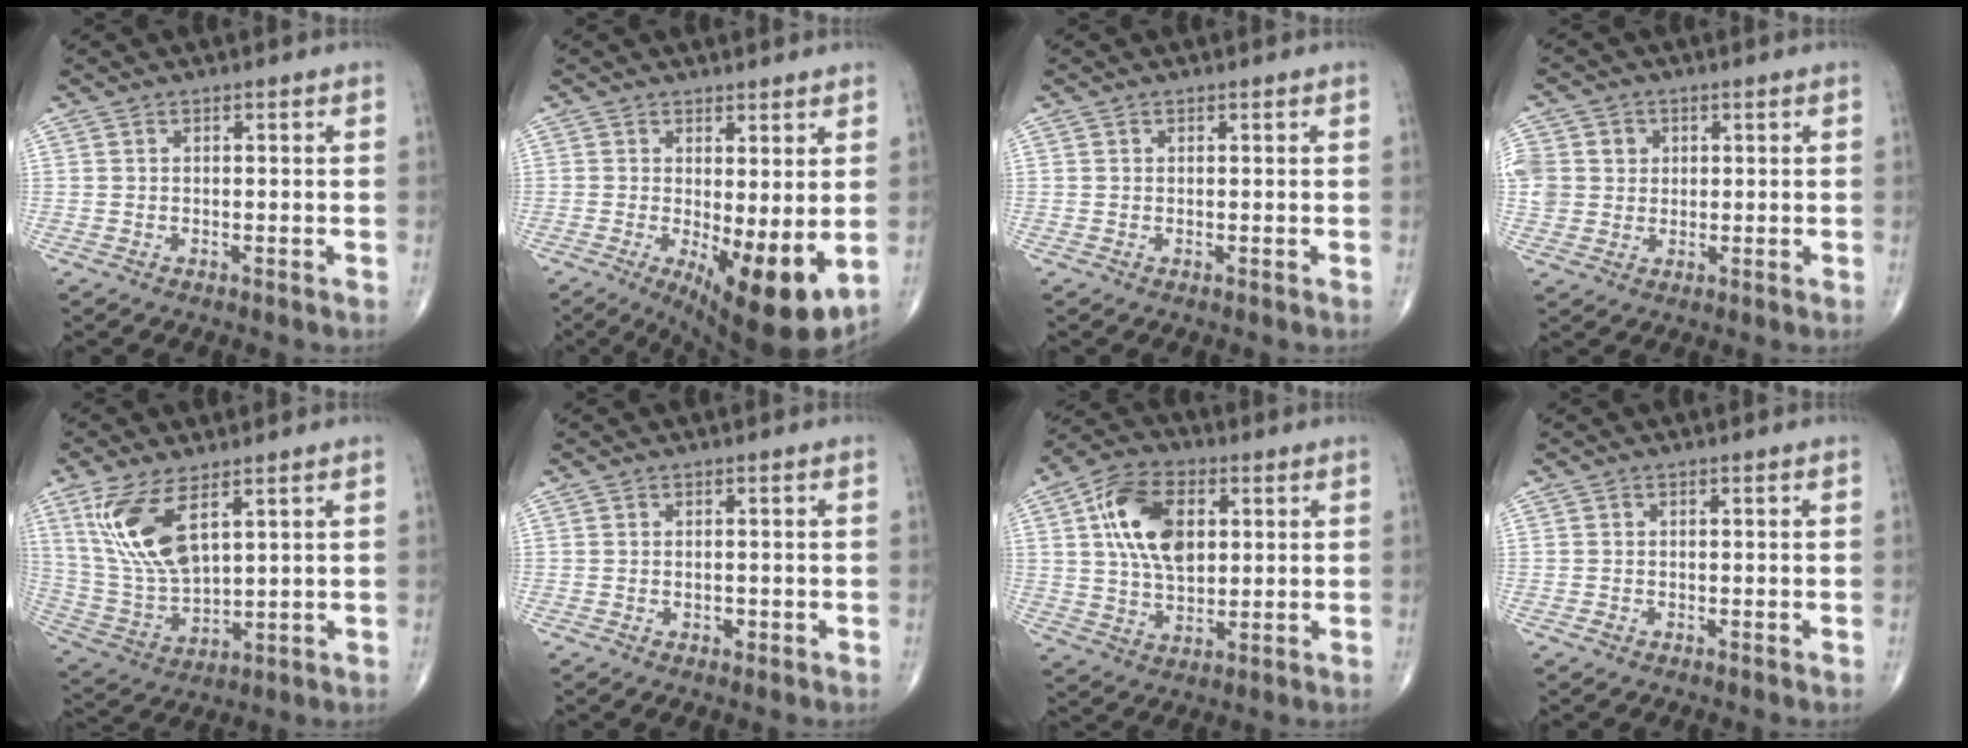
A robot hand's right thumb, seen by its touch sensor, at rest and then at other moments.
{"total": 11.2, "force": [-1.4, 3.7, 10.5], "torque": [-0.155, -0.027, -0.010]}
{"total": 0.0}
{"total": 9.5, "force": [2.0, 8.6, 3.6], "torque": [-0.075, 0.014, 0.044]}
{"total": 13.5, "force": [6.1, 5.8, 10.5], "torque": [-0.217, -0.023, 0.136]}
{"total": 1.2, "force": [-0.3, 0.9, 0.8], "torque": [-0.009, 0.000, -0.003]}
{"total": 14.2, "force": [3.5, 8.6, 10.7], "torque": [-0.177, -0.001, 0.061]}
{"total": 0.8, "force": [-0.3, 0.6, 0.2], "torque": [-0.002, 0.001, -0.007]}